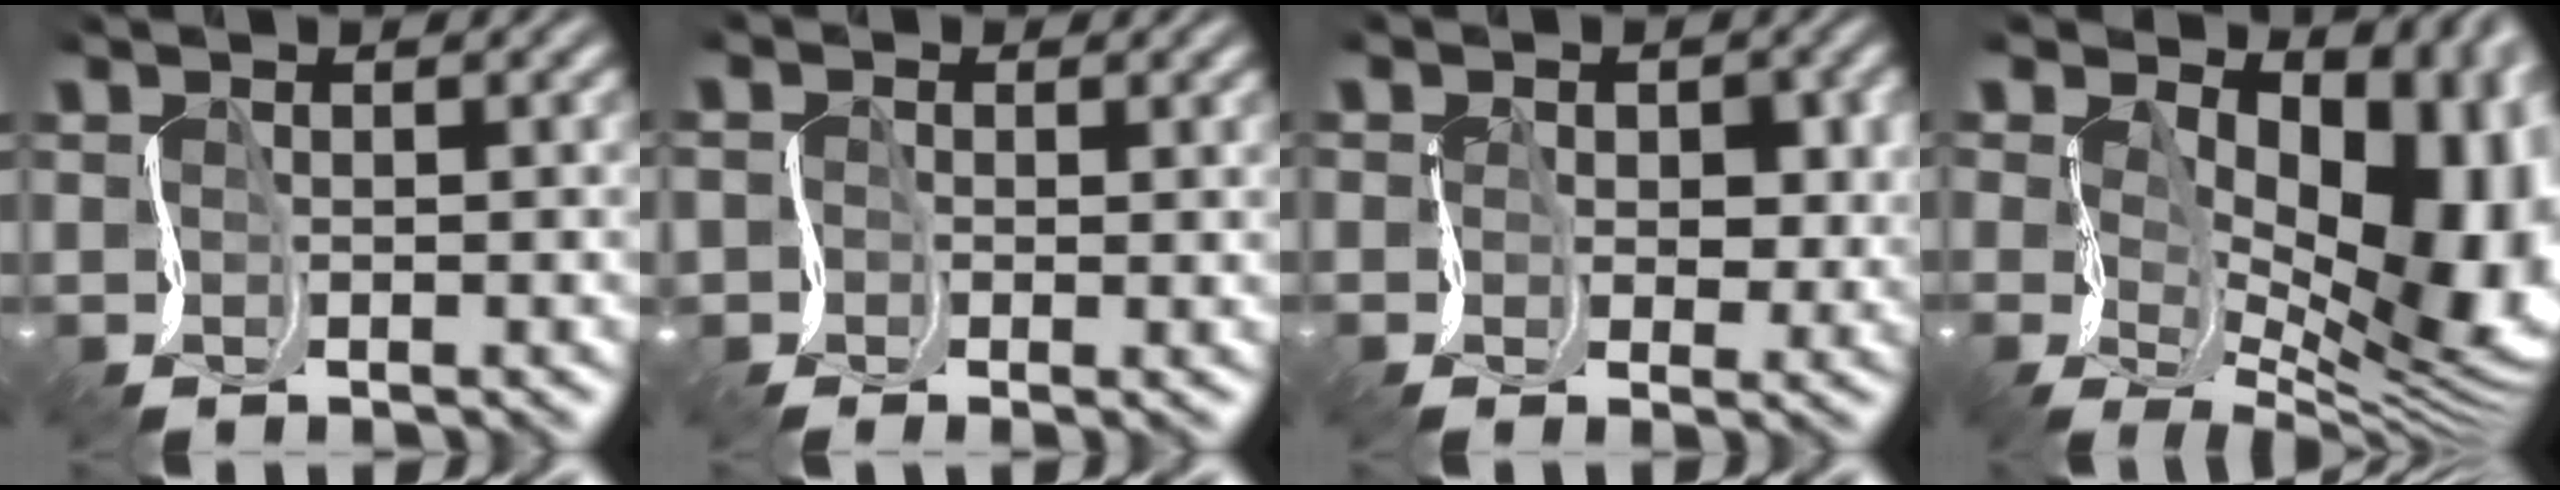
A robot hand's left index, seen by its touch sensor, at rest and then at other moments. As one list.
[{"total": 1.8, "force": [-0.8, -0.4, -1.6], "torque": [0.035, -0.011, -0.023]}, {"total": 1.0, "force": [-0.1, 1.0, 0.0], "torque": [0.000, -0.014, -0.010]}, {"total": 11.6, "force": [1.5, 6.3, 9.6], "torque": [-0.118, -0.029, 0.027]}]